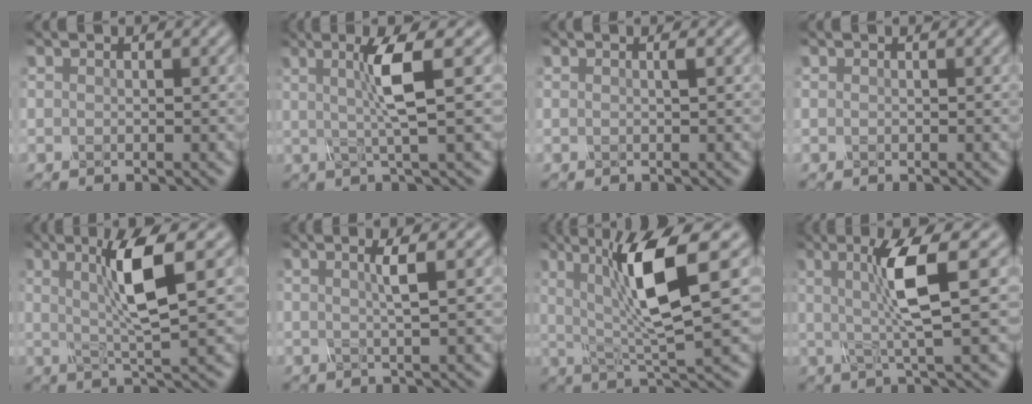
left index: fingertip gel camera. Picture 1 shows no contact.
{"total": 4.7, "force": [0.6, 0.4, 4.6], "torque": [-0.090, -0.002, 0.014]}
{"total": 0.5, "force": [0.0, 0.1, 0.5], "torque": [-0.007, -0.003, -0.003]}
{"total": 0.0}
{"total": 5.6, "force": [1.2, 0.6, 5.5], "torque": [-0.107, -0.001, 0.027]}
{"total": 2.6, "force": [0.5, 0.4, 2.6], "torque": [-0.043, 0.003, 0.004]}
{"total": 8.8, "force": [1.8, 1.8, 8.4], "torque": [-0.142, -0.006, 0.033]}
{"total": 5.7, "force": [0.7, 0.6, 5.7], "torque": [-0.111, 0.000, 0.018]}